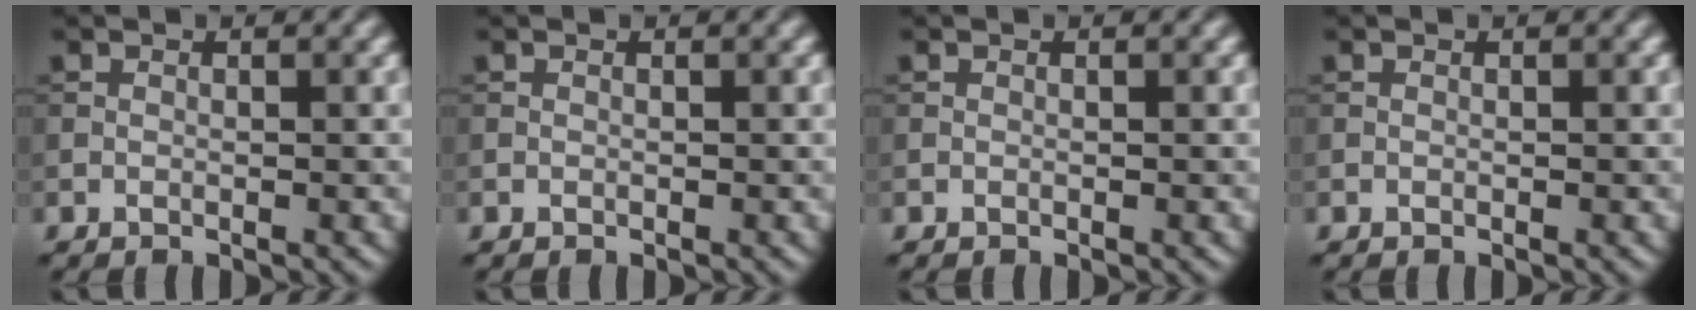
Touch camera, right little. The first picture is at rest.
{"total": 0.0}
{"total": 0.0}
{"total": 0.0}